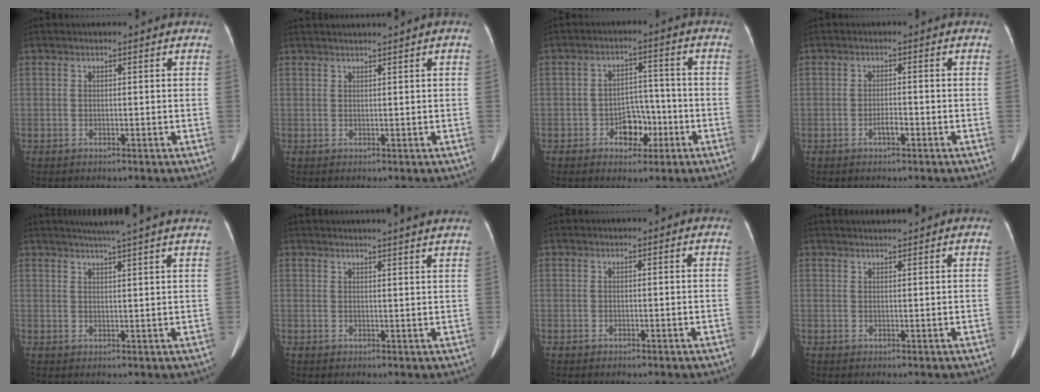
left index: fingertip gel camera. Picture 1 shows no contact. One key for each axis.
{"total": 1.7, "fx": 1.3, "fy": -0.6, "fz": 0.9, "tx": -0.013, "ty": 0.010, "tz": 0.027}
{"total": 5.5, "fx": -2.5, "fy": 3.6, "fz": 3.4, "tx": -0.051, "ty": 0.017, "tz": -0.037}
{"total": 1.7, "fx": -1.0, "fy": 0.4, "fz": 1.3, "tx": -0.023, "ty": 0.001, "tz": -0.016}
{"total": 9.4, "fx": 7.9, "fy": -1.2, "fz": 4.9, "tx": -0.071, "ty": 0.020, "tz": 0.091}
{"total": 8.3, "fx": 7.6, "fy": -0.9, "fz": 3.3, "tx": -0.041, "ty": 0.010, "tz": 0.073}
{"total": 0.0}
{"total": 2.0, "fx": 1.9, "fy": -0.6, "fz": 0.3, "tx": -0.004, "ty": 0.012, "tz": 0.034}